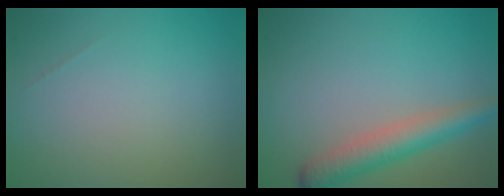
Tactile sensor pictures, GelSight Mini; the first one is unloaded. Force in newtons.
{"total": 3.8, "press": 3.8, "slide": 0.1}